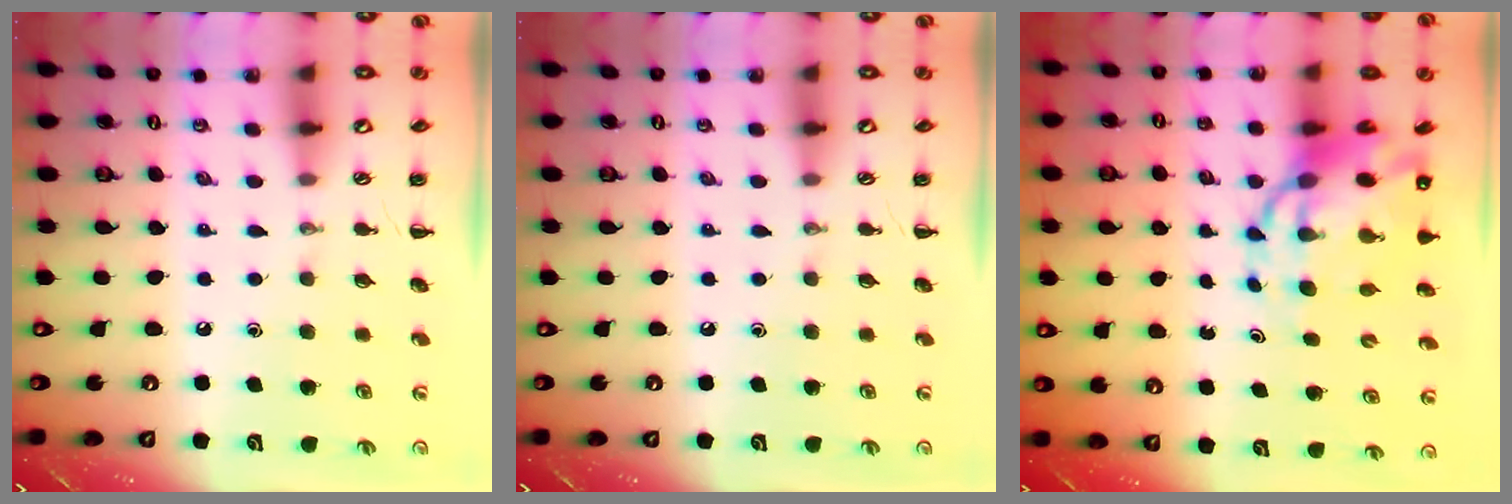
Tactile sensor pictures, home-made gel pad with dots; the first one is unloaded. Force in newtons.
{"total": 0.0}
{"total": 11.8, "press": 11.3, "slide": 3.2}